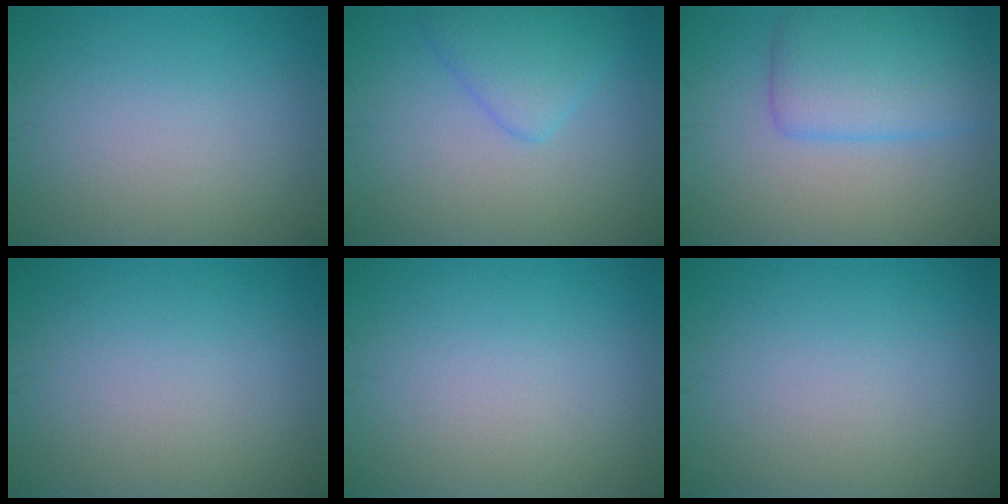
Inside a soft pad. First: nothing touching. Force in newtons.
{"total": 3.1, "press": 3.1, "slide": 0.1}
{"total": 5.2, "press": 5.2, "slide": 0.3}
{"total": 0.0}
{"total": 0.0}
{"total": 0.0}